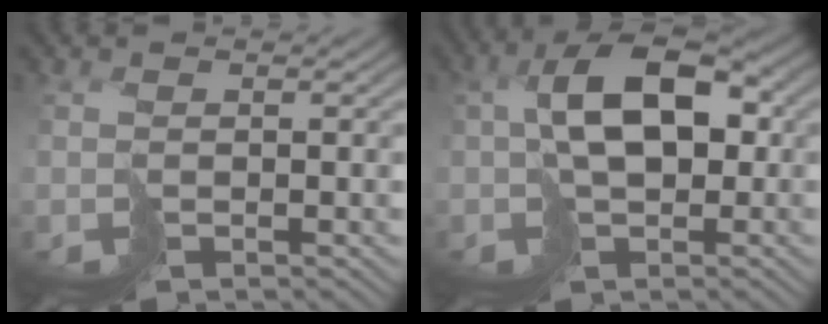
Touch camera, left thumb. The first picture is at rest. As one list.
[{"total": 8.6, "force": [0.5, 4.9, 7.1], "torque": [-0.127, 0.013, 0.006]}]